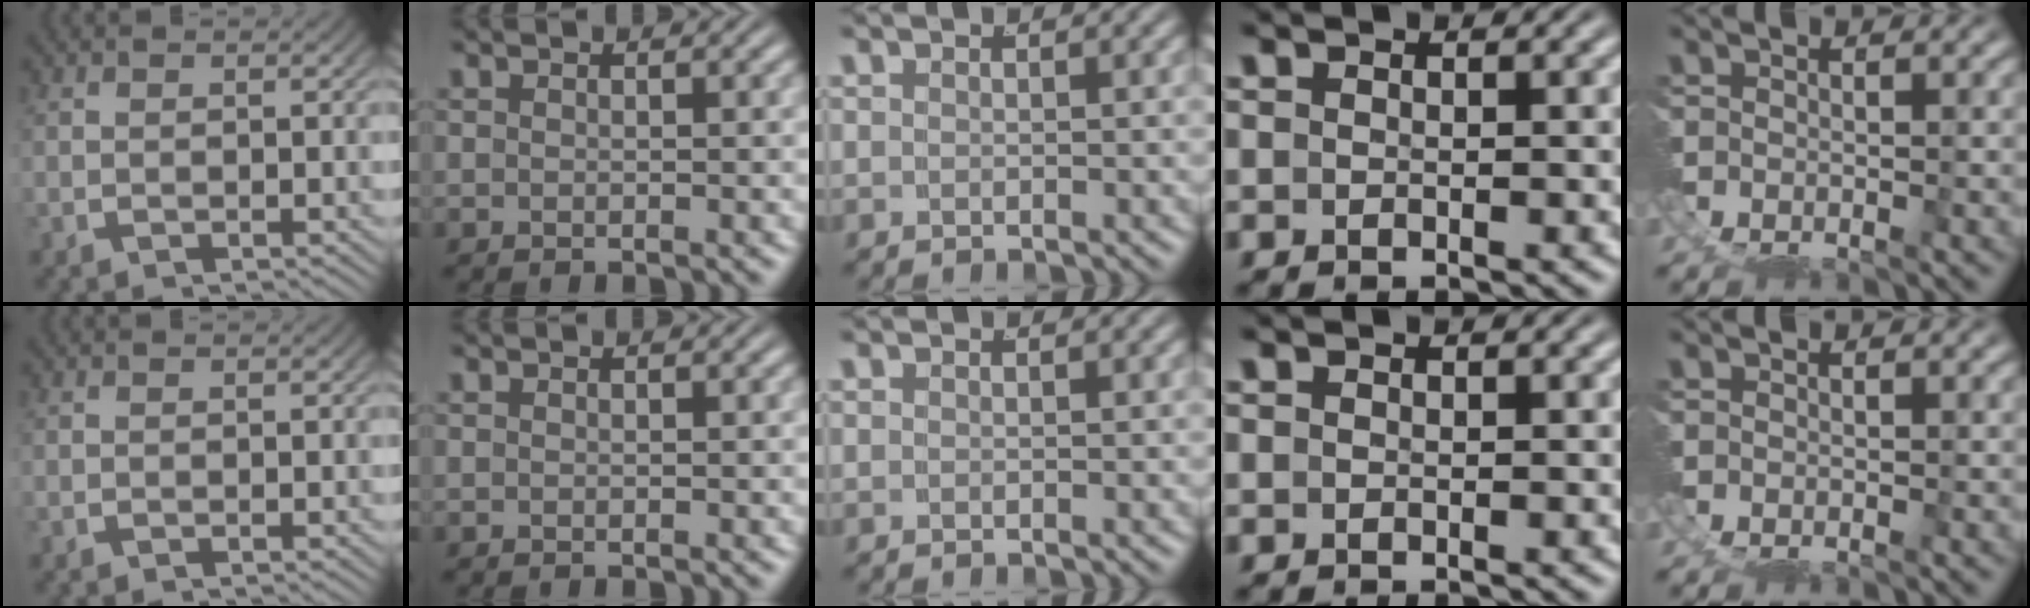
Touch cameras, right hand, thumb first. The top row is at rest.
{}